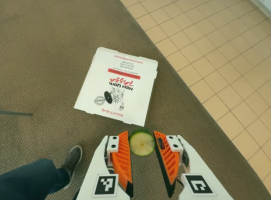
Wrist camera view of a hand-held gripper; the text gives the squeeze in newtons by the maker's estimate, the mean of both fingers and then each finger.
{"total": 8.4, "left": 8.3, "right": 8.5}